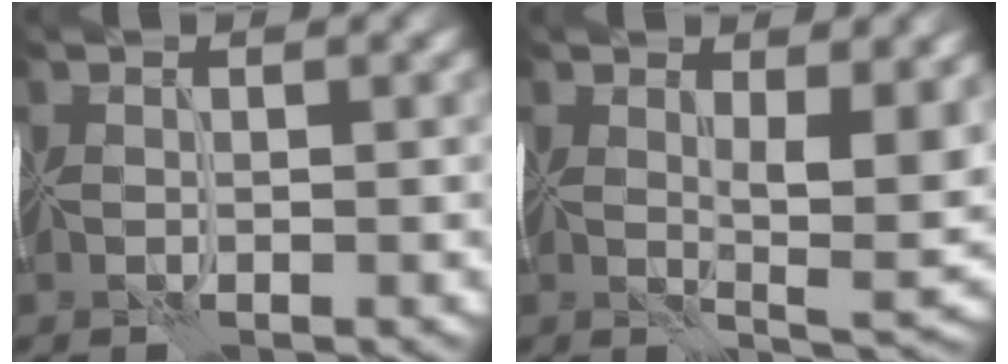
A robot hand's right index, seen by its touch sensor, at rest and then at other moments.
{"total": 5.4, "force": [1.5, 1.7, 4.9], "torque": [-0.075, -0.011, 0.029]}